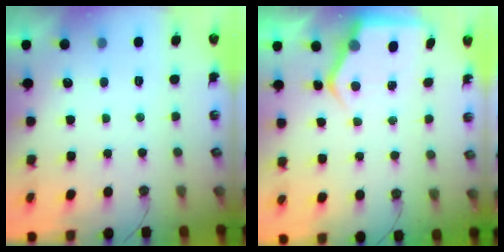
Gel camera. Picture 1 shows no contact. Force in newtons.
{"total": 5.0, "press": 5.0, "slide": 0.4}